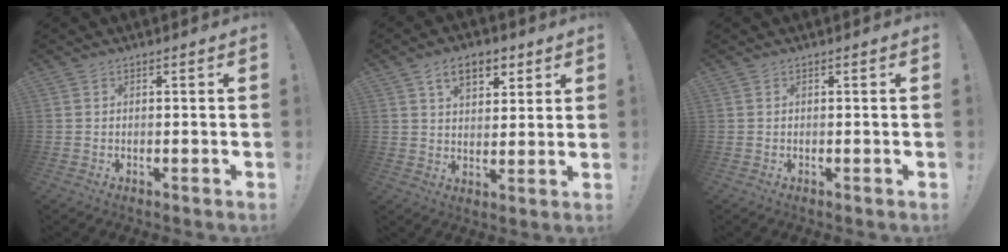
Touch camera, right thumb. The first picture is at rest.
{"total": 9.6, "force": [5.0, 5.8, 5.7], "torque": [-0.084, -0.008, 0.093]}
{"total": 0.0}